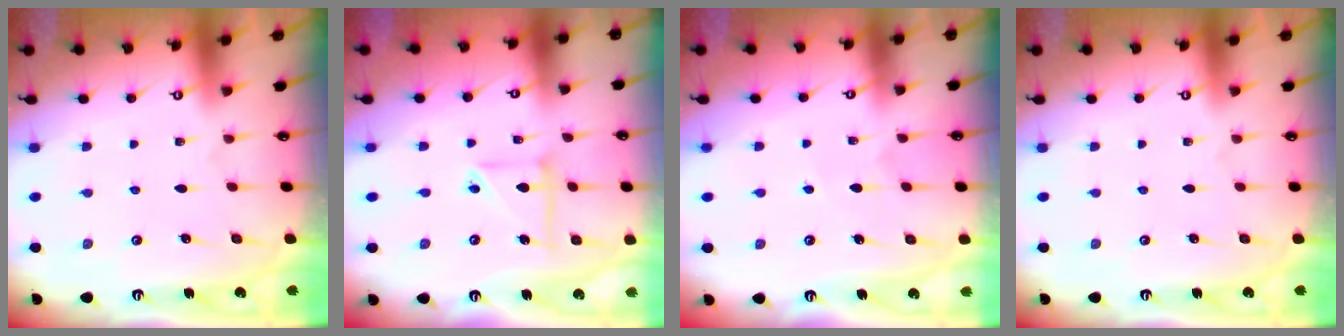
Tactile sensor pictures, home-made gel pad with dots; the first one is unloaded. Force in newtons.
{"total": 7.2, "press": 7.2, "slide": 0.6}
{"total": 4.4, "press": 4.4, "slide": 0.3}
{"total": 0.0}